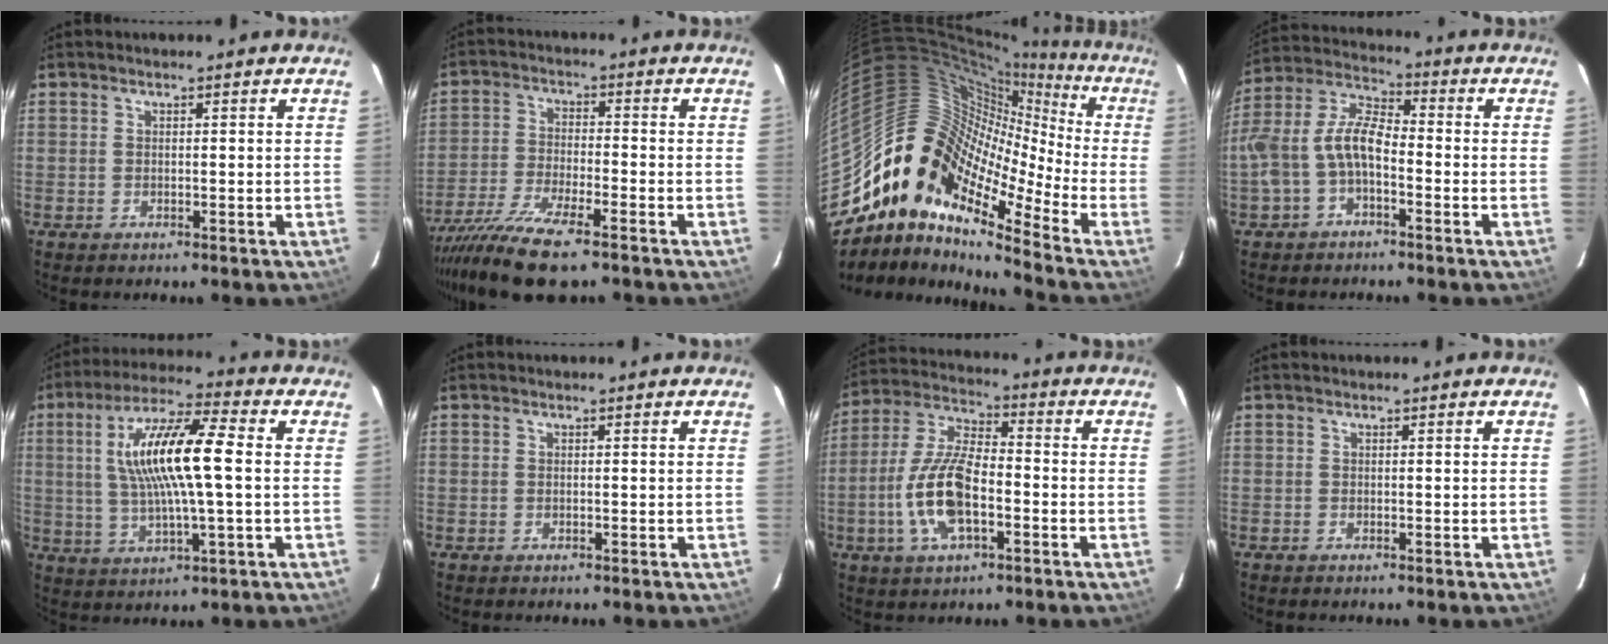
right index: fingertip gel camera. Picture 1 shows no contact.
{"total": 11.9, "force": [-9.0, 2.1, 7.5], "torque": [-0.168, -0.032, -0.173]}
{"total": 12.6, "force": [-6.4, 7.2, 8.1], "torque": [-0.099, 0.018, -0.150]}
{"total": 9.4, "force": [-3.1, 4.5, 7.7], "torque": [-0.170, 0.019, -0.061]}
{"total": 15.1, "force": [1.6, 2.7, 14.8], "torque": [-0.279, 0.013, 0.029]}
{"total": 0.0}
{"total": 13.5, "force": [-3.9, 5.6, 11.6], "torque": [-0.249, 0.002, -0.076]}
{"total": 0.0}